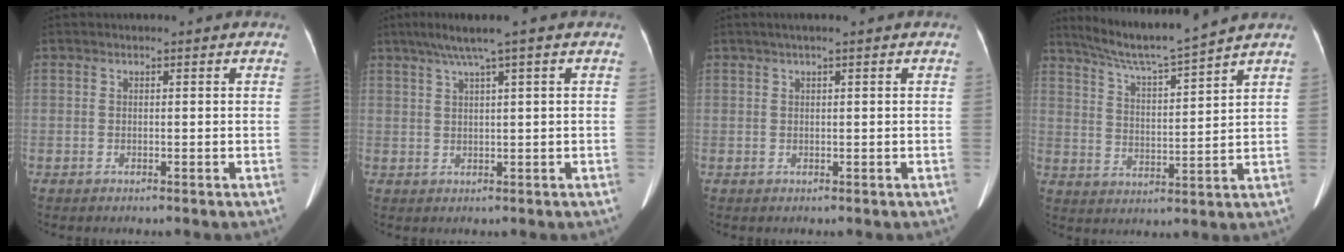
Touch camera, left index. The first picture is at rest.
{"total": 4.7, "force": [2.8, -0.8, 3.7], "torque": [-0.077, 0.017, 0.056]}
{"total": 1.6, "force": [1.0, -0.2, 1.3], "torque": [-0.029, 0.015, 0.020]}
{"total": 10.4, "force": [9.4, -1.7, 4.1], "torque": [-0.074, 0.000, 0.167]}